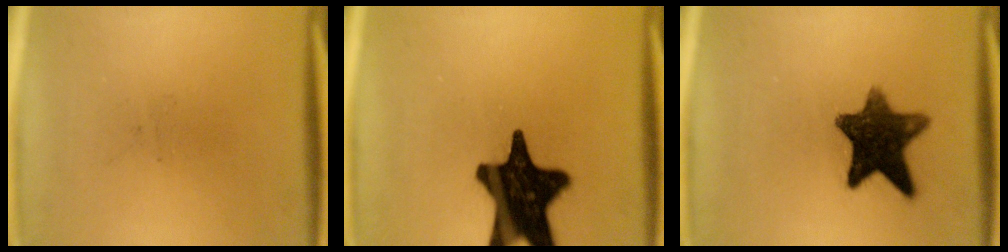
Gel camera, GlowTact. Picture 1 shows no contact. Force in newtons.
{"total": 19.5}
{"total": 11.4}